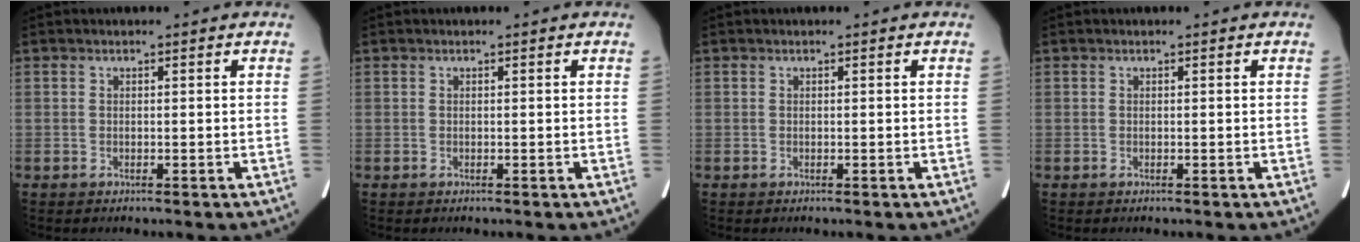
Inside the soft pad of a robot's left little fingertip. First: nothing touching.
{"total": 0.0}
{"total": 0.0}
{"total": 0.0}